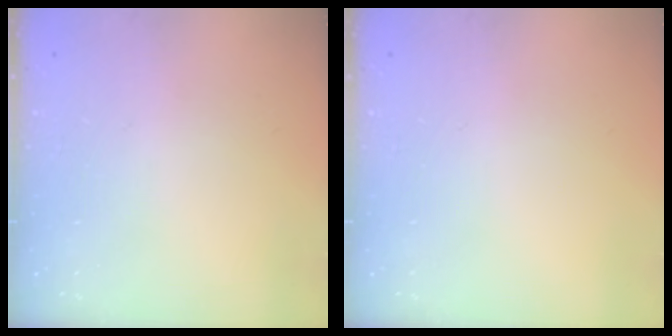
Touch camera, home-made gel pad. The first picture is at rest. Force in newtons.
{"total": 0.0}